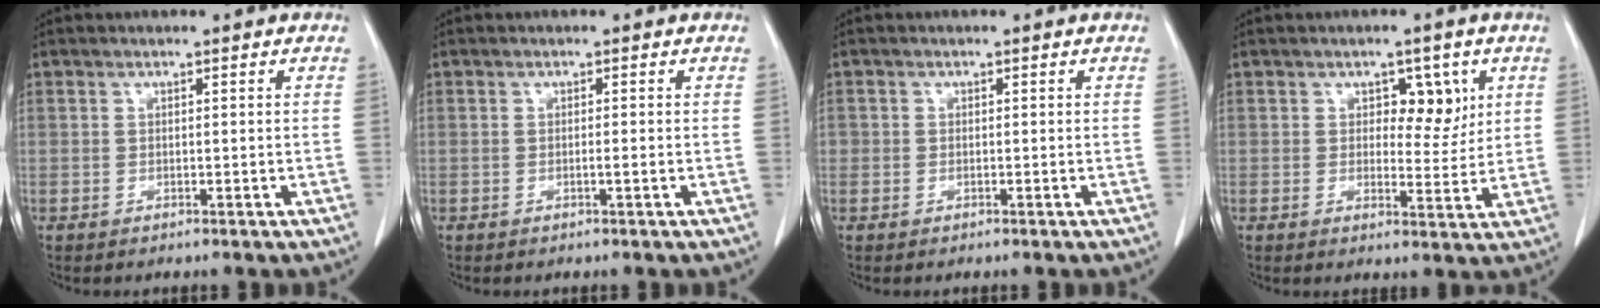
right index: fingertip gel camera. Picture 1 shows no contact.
{"total": 0.8, "force": [-0.2, -0.1, 0.7], "torque": [-0.015, -0.001, -0.003]}
{"total": 0.9, "force": [-0.1, 0.8, 0.3], "torque": [0.000, 0.002, -0.002]}
{"total": 4.9, "force": [1.9, 2.9, 3.5], "torque": [-0.037, 0.004, 0.028]}